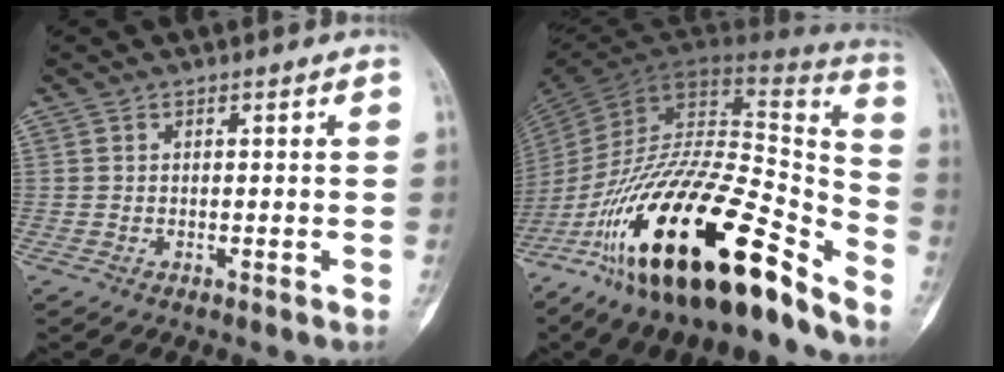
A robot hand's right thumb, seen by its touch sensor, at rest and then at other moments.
{"total": 32.9, "force": [-20.2, 10.6, 23.7], "torque": [-0.358, 0.076, -0.339]}